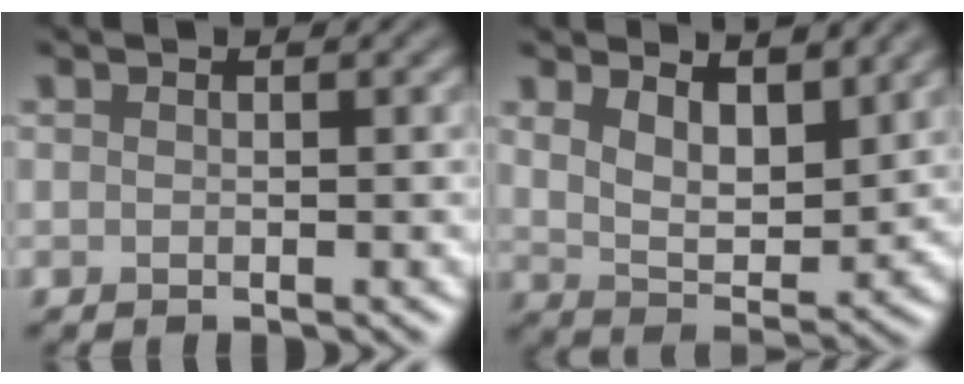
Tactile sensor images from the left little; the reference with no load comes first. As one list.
[{"total": 5.7, "force": [3.4, 2.4, 3.9], "torque": [-0.076, -0.011, 0.057]}]